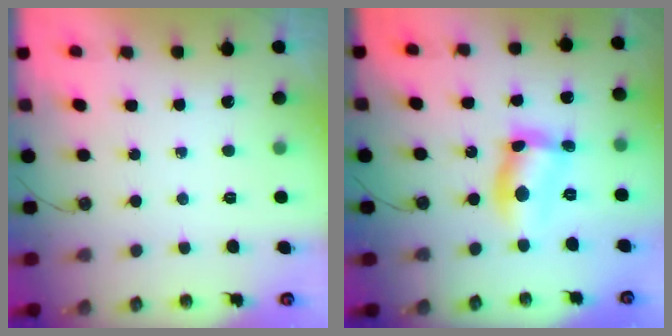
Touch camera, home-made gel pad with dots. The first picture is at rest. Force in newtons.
{"total": 10.3, "press": 10.3, "slide": 1.1}